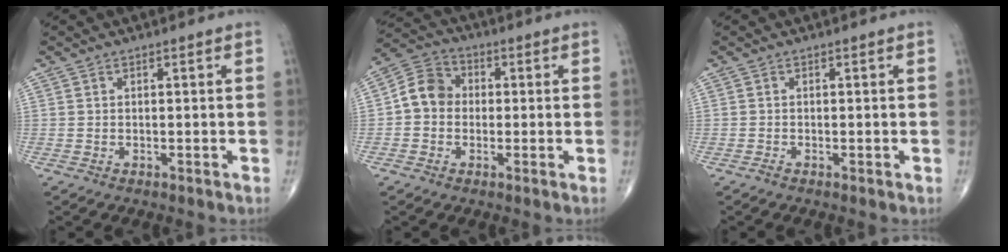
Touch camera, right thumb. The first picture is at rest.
{"total": 7.3, "force": [-0.3, 6.3, 3.7], "torque": [-0.049, 0.026, -0.020]}
{"total": 0.6, "force": [-0.4, 0.1, 0.5], "torque": [-0.007, -0.001, -0.008]}